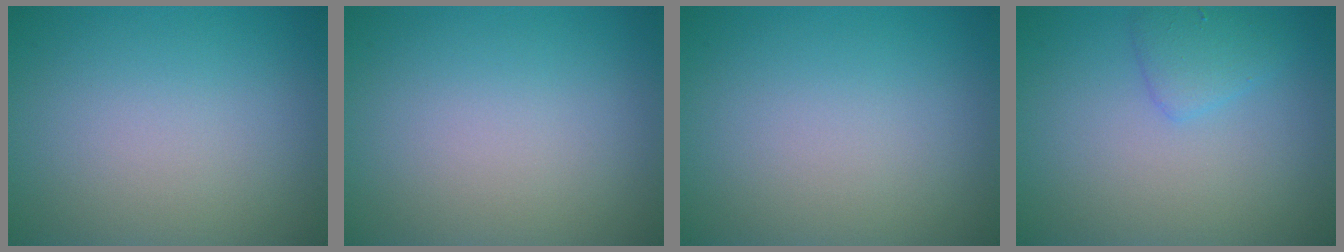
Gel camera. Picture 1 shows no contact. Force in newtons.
{"total": 0.0}
{"total": 0.0}
{"total": 1.9, "press": 1.9, "slide": 0.1}